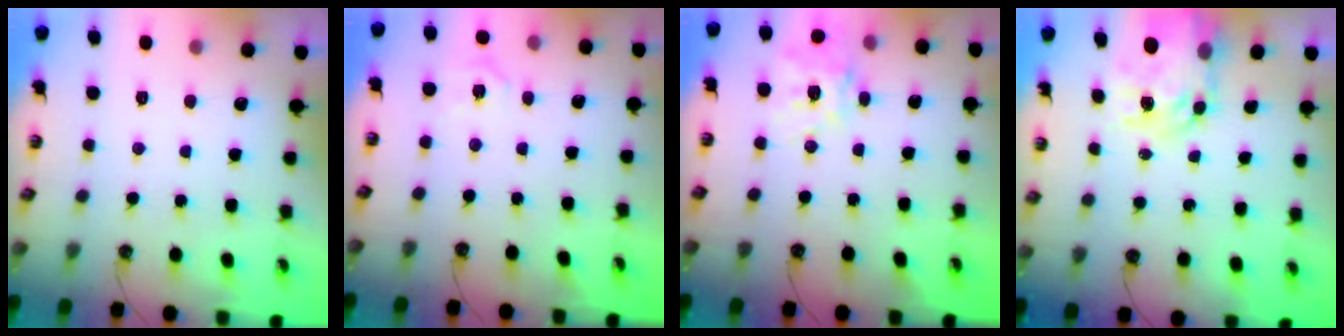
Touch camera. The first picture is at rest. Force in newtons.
{"total": 4.4, "press": 4.4, "slide": 0.5}
{"total": 15.7, "press": 15.5, "slide": 2.0}
{"total": 10.4, "press": 10.4, "slide": 0.9}